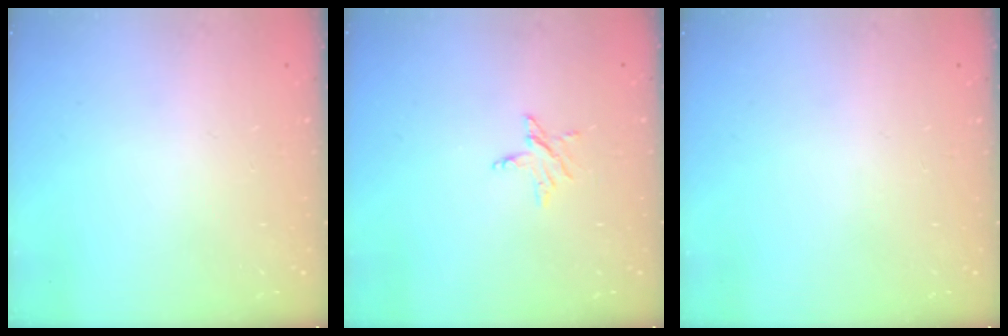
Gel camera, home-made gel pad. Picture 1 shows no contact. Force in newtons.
{"total": 3.4, "press": 3.4, "slide": 0.2}
{"total": 0.0}